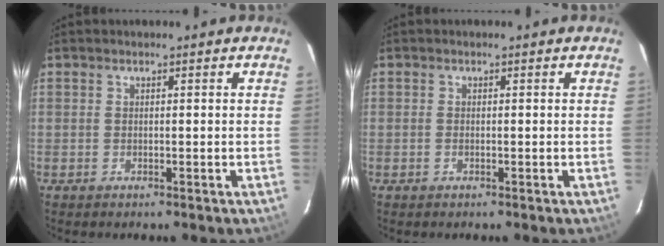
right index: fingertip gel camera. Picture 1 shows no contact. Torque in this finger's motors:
{"motor_torque": [-0.09, -0.01, -0.03, 0.00]}